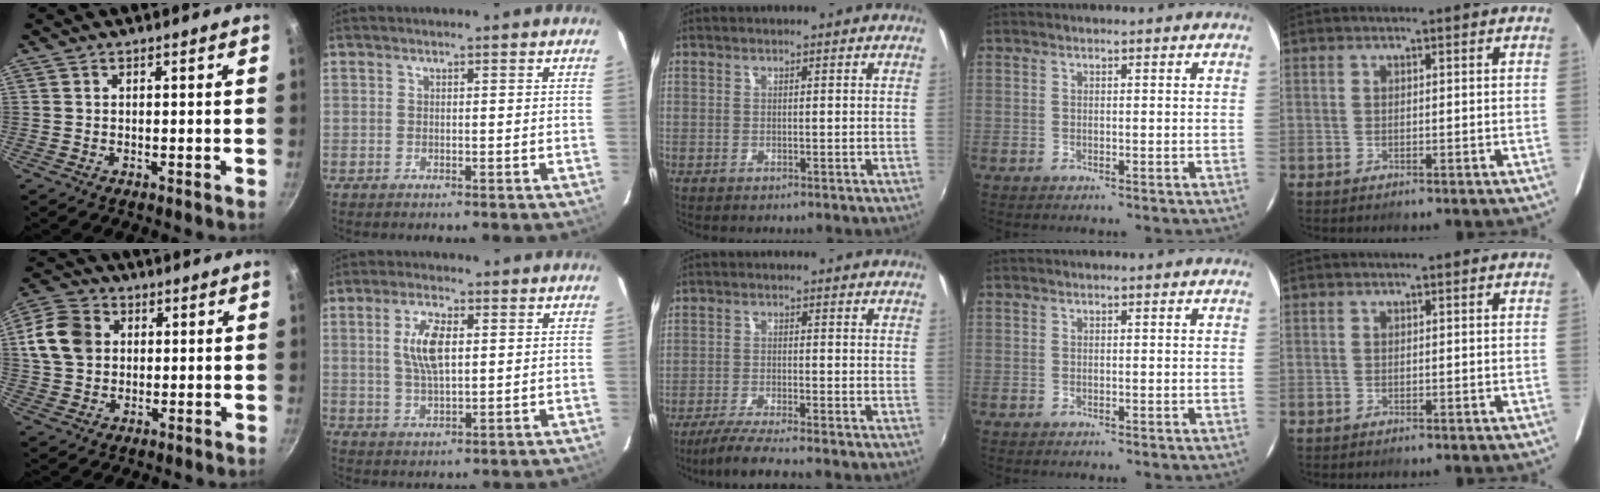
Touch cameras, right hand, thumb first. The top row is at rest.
{"thumb": {"total": 10.6, "force": [1.9, 8.6, 5.8], "torque": [-0.090, 0.008, 0.022]}, "index": {"total": 7.3, "force": [1.6, 2.9, 6.6], "torque": [-0.127, 0.005, 0.032]}, "middle": {"total": 6.2, "force": [-5.4, -0.4, 3.0], "torque": [-0.080, -0.018, -0.098]}}